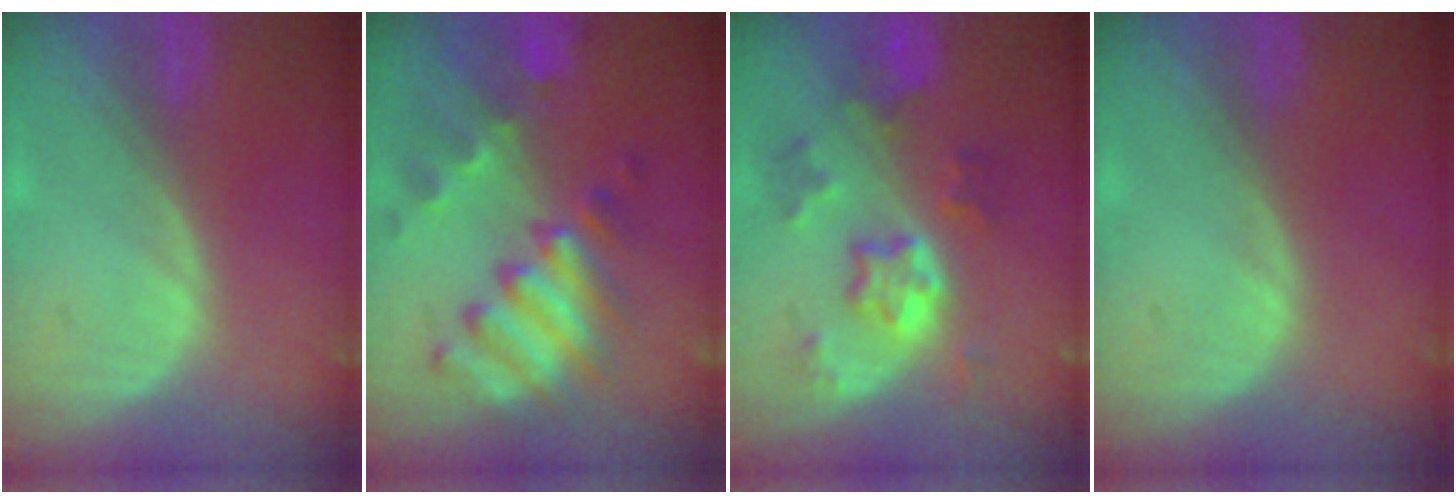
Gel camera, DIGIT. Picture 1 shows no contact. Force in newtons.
{"total": 10.0, "press": 8.8, "slide": 4.7}
{"total": 7.5, "press": 6.6, "slide": 3.6}
{"total": 0.0}